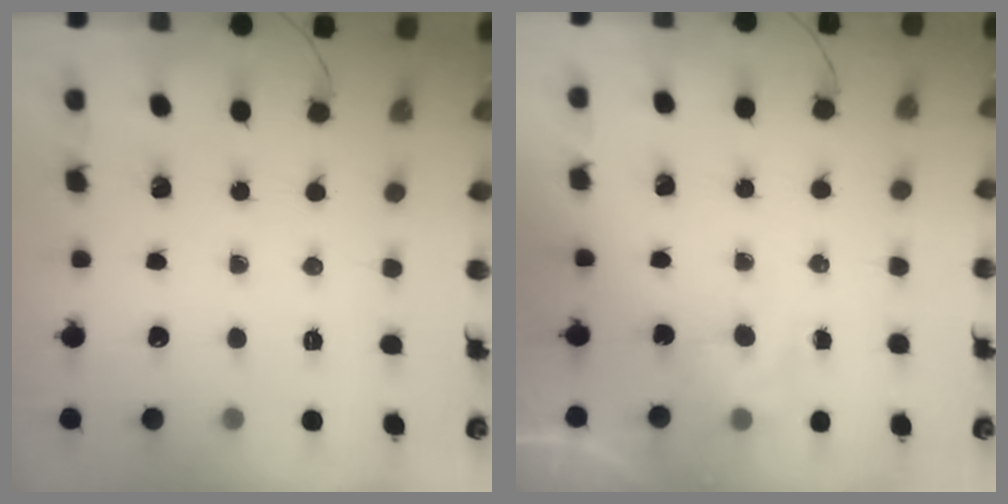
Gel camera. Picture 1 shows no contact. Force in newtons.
{"total": 5.5, "press": 5.4, "slide": 1.2}